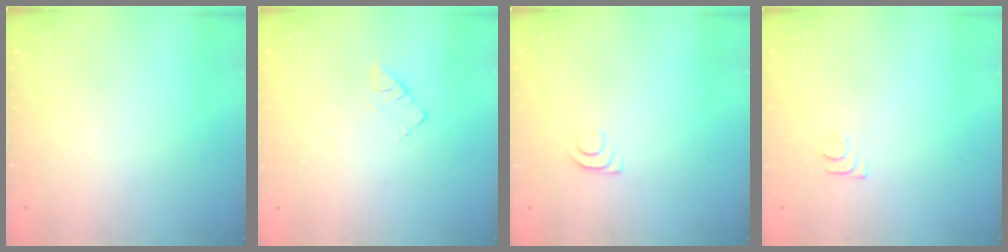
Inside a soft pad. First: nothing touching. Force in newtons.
{"total": 3.4, "press": 3.3, "slide": 0.6}
{"total": 7.4, "press": 7.4, "slide": 0.5}
{"total": 5.2, "press": 5.1, "slide": 0.6}